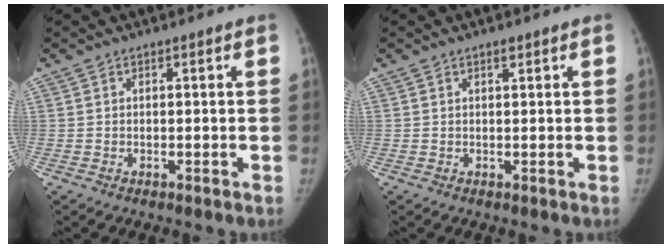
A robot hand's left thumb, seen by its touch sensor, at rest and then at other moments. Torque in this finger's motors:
{"motor_torque": [0.14, 0.00, 0.55, -0.42, 0.01]}